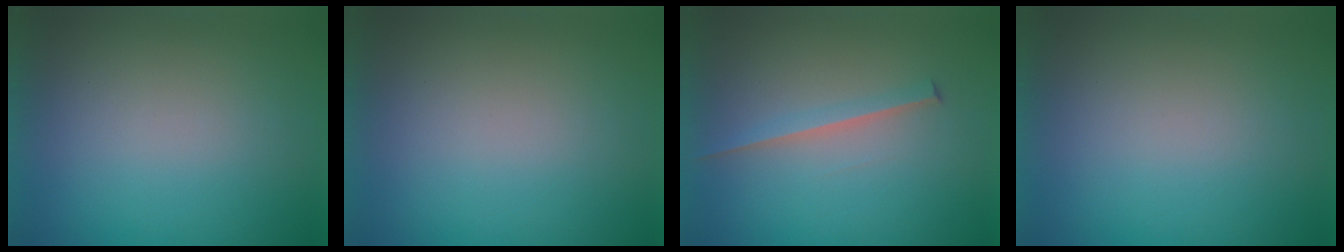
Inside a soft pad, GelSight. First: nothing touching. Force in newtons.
{"total": 0.0}
{"total": 1.8}
{"total": 0.0}